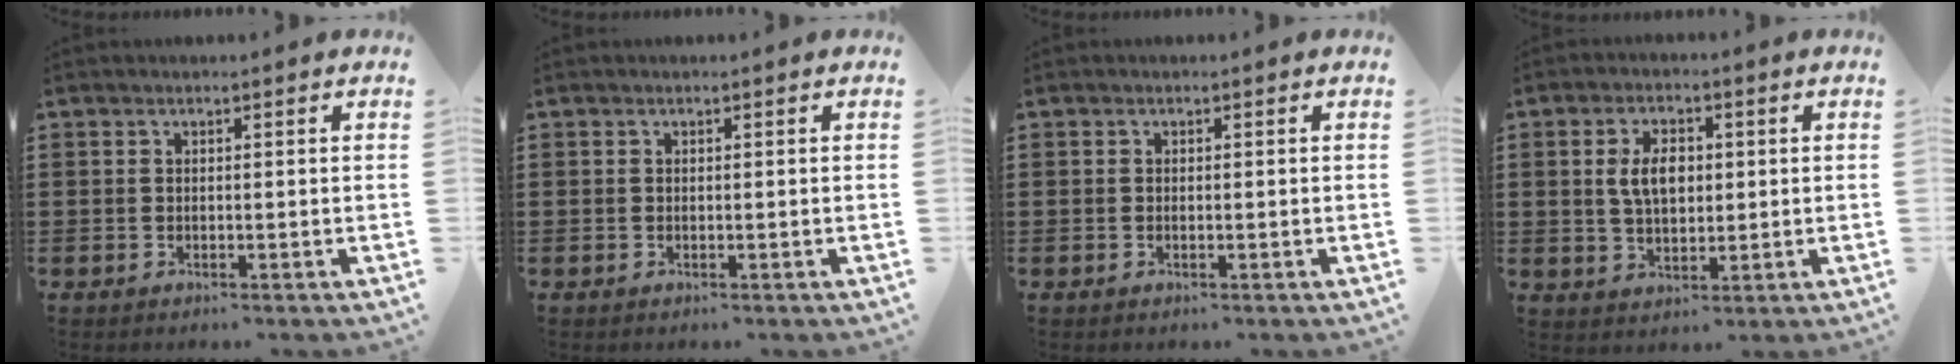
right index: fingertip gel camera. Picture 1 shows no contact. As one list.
[{"total": 0.0}, {"total": 0.0}, {"total": 5.5, "force": [0.7, 3.2, 4.5], "torque": [-0.093, 0.007, 0.007]}]